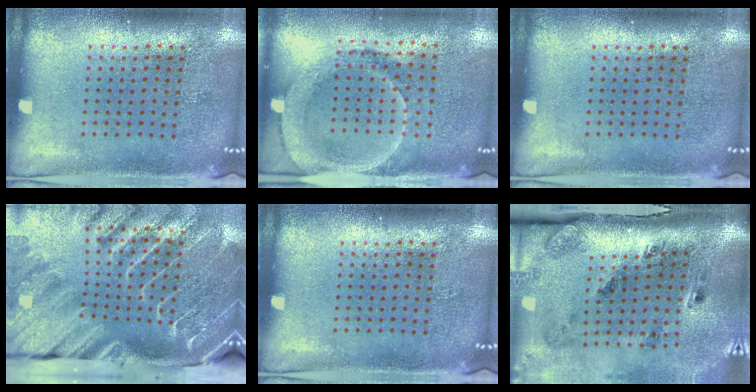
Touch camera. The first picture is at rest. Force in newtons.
{"total": 1.8, "press": 1.7, "slide": 0.7}
{"total": 0.0}
{"total": 4.7, "press": 3.5, "slide": 3.2}
{"total": 0.0}
{"total": 2.9, "press": 1.8, "slide": 2.2}